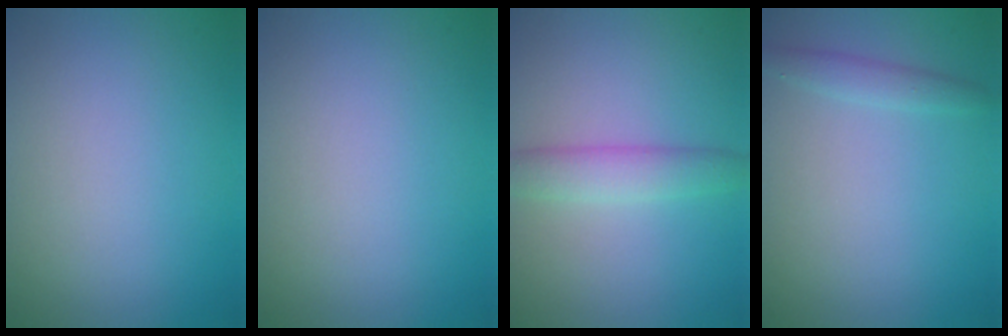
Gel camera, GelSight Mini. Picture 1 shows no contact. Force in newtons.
{"total": 0.0}
{"total": 2.9, "press": 2.9, "slide": 0.1}
{"total": 1.4, "press": 1.4, "slide": 0.0}